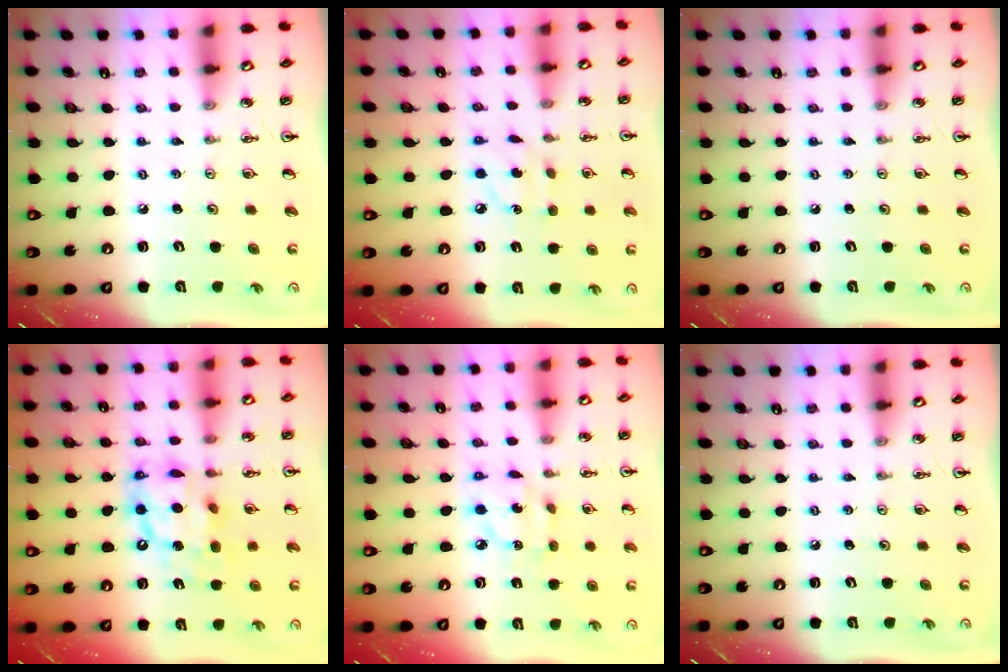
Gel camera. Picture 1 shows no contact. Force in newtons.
{"total": 4.7, "press": 4.7, "slide": 0.1}
{"total": 0.0}
{"total": 12.8, "press": 12.8, "slide": 1.3}
{"total": 7.6, "press": 7.6, "slide": 0.4}
{"total": 0.0}